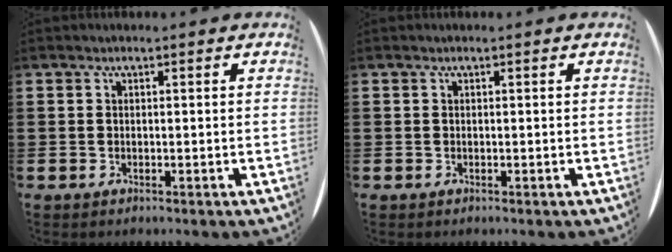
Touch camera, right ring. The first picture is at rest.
{"total": 0.0}